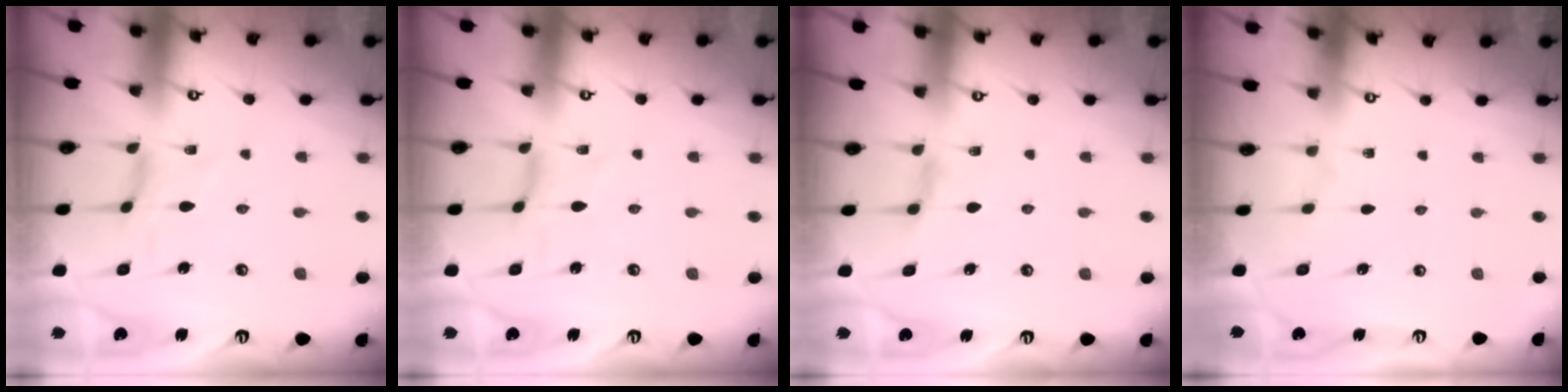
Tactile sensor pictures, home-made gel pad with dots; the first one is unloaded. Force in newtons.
{"total": 0.0}
{"total": 2.4, "press": 2.3, "slide": 0.4}
{"total": 0.0}